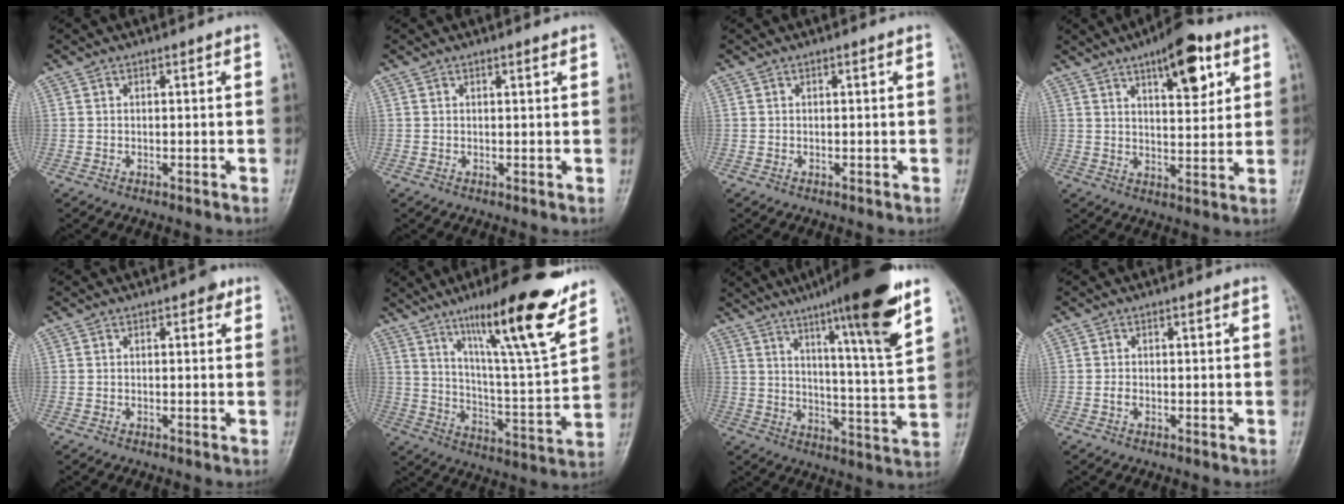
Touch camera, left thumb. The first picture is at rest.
{"total": 0.8, "force": [0.6, 0.2, 0.5], "torque": [-0.008, -0.004, 0.010]}
{"total": 0.0}
{"total": 11.6, "force": [6.0, 4.4, 9.0], "torque": [-0.106, -0.026, 0.086]}
{"total": 1.5, "force": [0.7, 0.9, 1.0], "torque": [-0.001, 0.001, 0.004]}
{"total": 20.6, "force": [13.5, 2.7, 15.3], "torque": [-0.214, -0.072, 0.218]}
{"total": 19.8, "force": [11.8, 1.6, 15.9], "torque": [-0.218, -0.055, 0.175]}
{"total": 1.0, "force": [-0.2, 0.6, 0.8], "torque": [-0.013, 0.003, -0.005]}